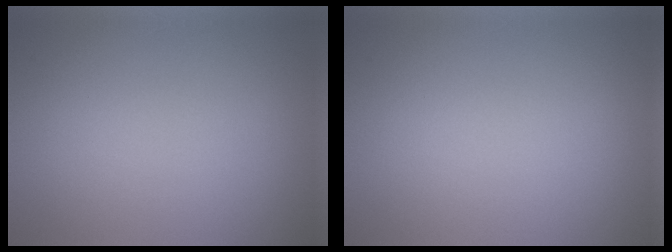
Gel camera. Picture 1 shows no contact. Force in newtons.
{"total": 0.0}